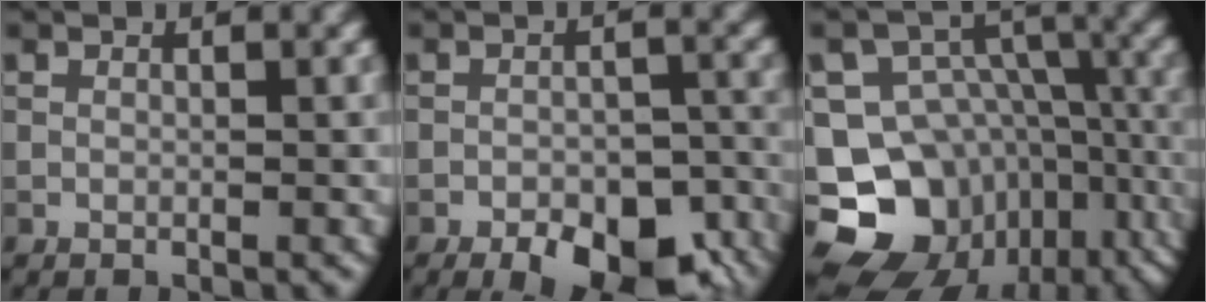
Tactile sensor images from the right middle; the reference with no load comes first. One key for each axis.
{"total": 9.7, "fx": -6.6, "fy": 4.1, "fz": 5.8, "tx": -0.072, "ty": -0.013, "tz": -0.089}
{"total": 16.8, "fx": -8.1, "fy": 13.0, "fz": 6.9, "tx": -0.136, "ty": -0.015, "tz": -0.105}